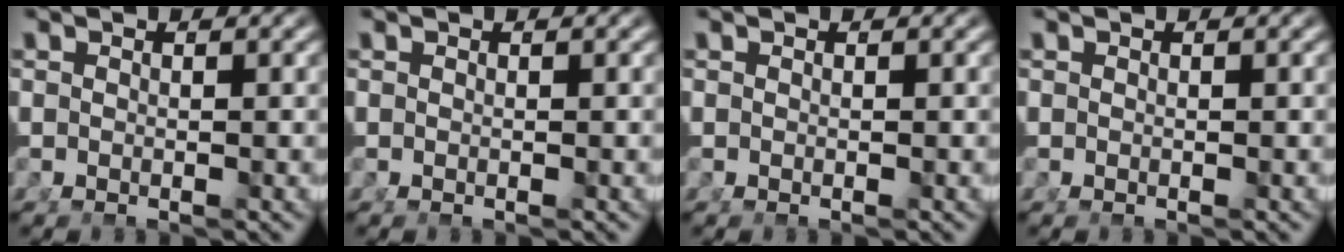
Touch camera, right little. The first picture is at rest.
{"total": 0.0}
{"total": 0.0}
{"total": 0.0}